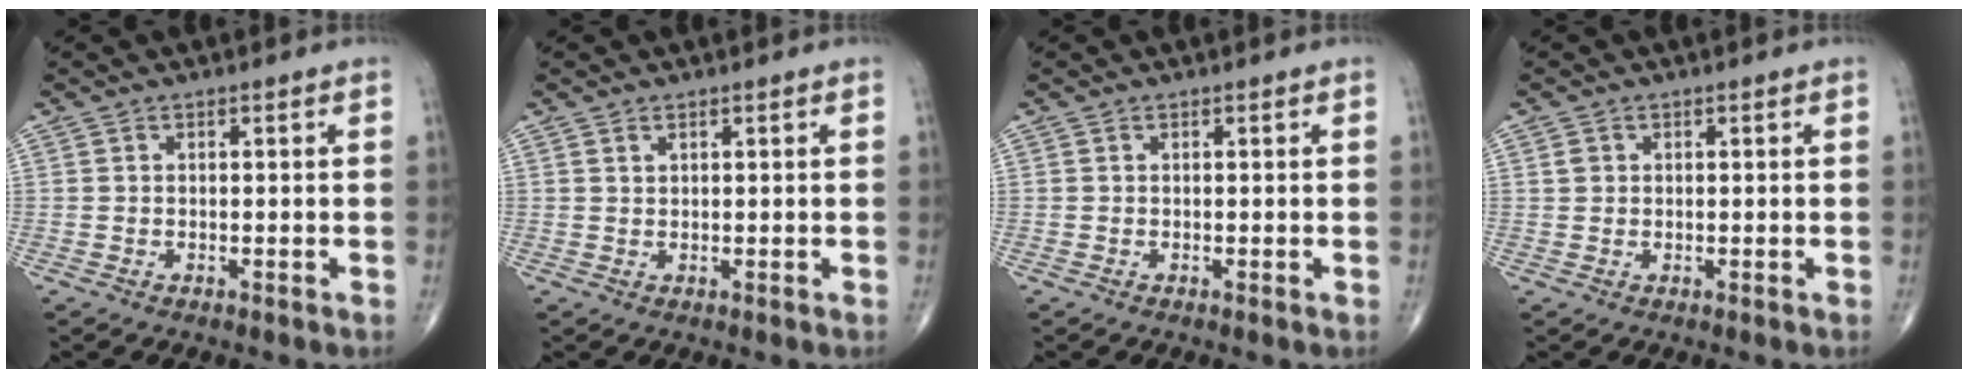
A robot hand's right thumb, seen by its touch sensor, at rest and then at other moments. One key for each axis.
{"total": 0.8, "fx": 0.6, "fy": 0.3, "fz": 0.4, "tx": -0.003, "ty": -0.002, "tz": 0.010}
{"total": 0.0}
{"total": 1.3, "fx": 0.4, "fy": 1.2, "fz": 0.5, "tx": -0.003, "ty": 0.001, "tz": 0.006}